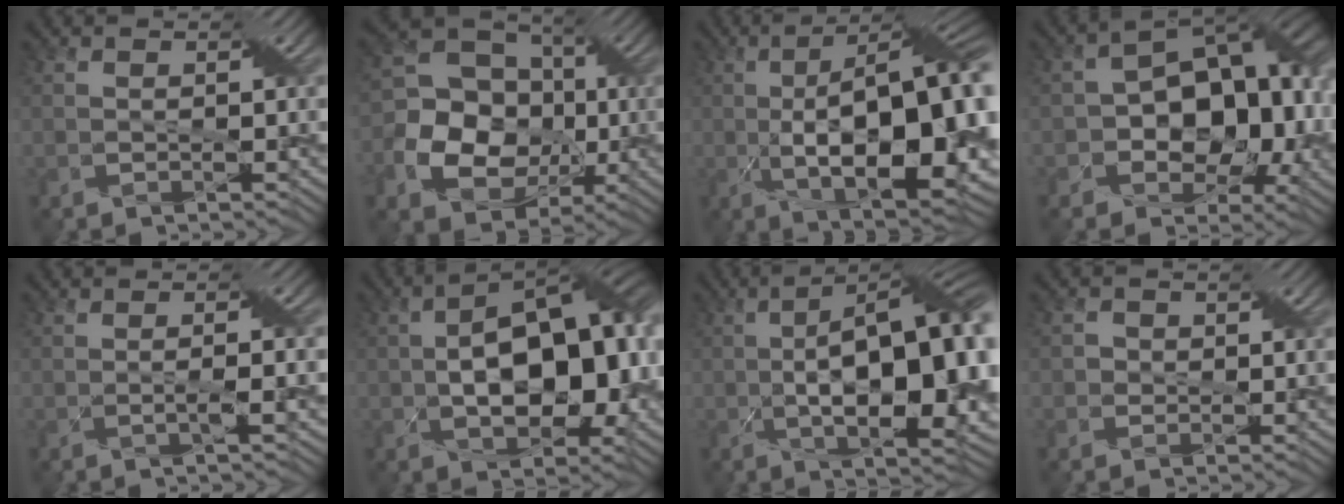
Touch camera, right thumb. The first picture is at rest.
{"total": 15.1, "force": [-2.5, 12.3, 8.4], "torque": [-0.186, -0.014, -0.058]}
{"total": 18.9, "force": [-1.7, 7.8, 17.2], "torque": [-0.257, 0.006, -0.035]}
{"total": 15.7, "force": [-0.9, 10.6, 11.6], "torque": [-0.132, -0.001, -0.015]}
{"total": 2.4, "force": [-0.4, 0.2, 2.3], "torque": [-0.041, 0.006, -0.010]}
{"total": 15.0, "force": [-0.7, 8.2, 12.5], "torque": [-0.187, 0.008, -0.012]}
{"total": 17.2, "force": [-1.0, 7.0, 15.7], "torque": [-0.229, 0.008, -0.018]}
{"total": 1.3, "force": [-0.1, 1.3, 0.2], "torque": [0.001, 0.002, -0.005]}